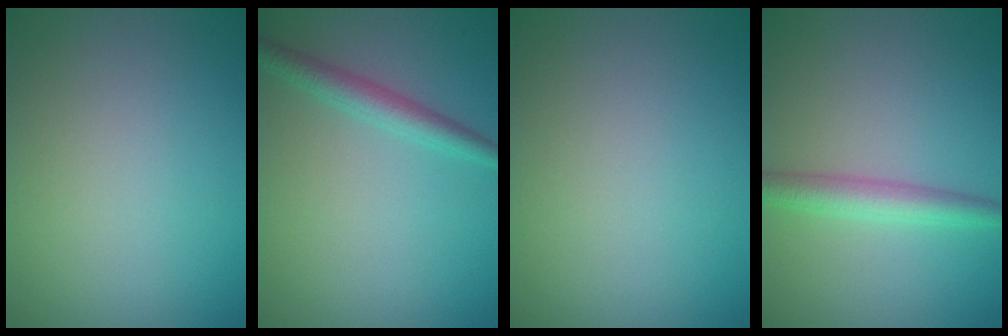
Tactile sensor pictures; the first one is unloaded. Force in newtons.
{"total": 2.4, "press": 2.4, "slide": 0.1}
{"total": 0.0}
{"total": 2.9, "press": 2.9, "slide": 0.1}